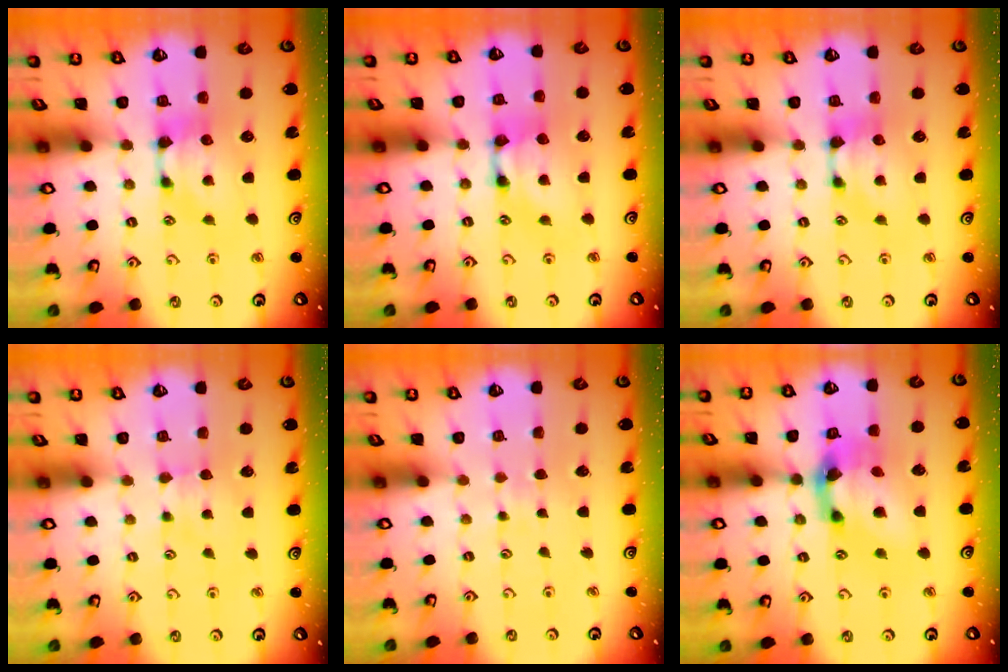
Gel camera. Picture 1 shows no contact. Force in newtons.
{"total": 2.0, "press": 2.0, "slide": 0.1}
{"total": 0.0}
{"total": 1.9, "press": 1.8, "slide": 0.4}
{"total": 4.4, "press": 4.4, "slide": 0.3}
{"total": 7.1, "press": 6.8, "slide": 2.0}